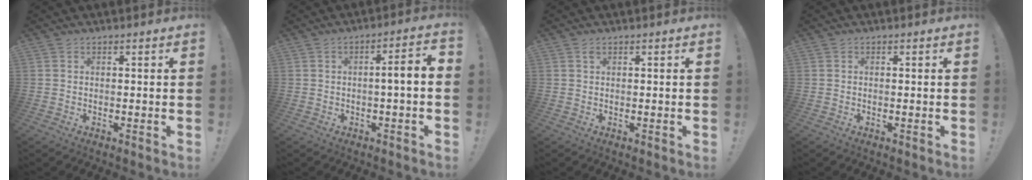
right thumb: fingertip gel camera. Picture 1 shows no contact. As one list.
[{"total": 5.0, "force": [-0.3, 0.3, 5.0], "torque": [-0.075, 0.000, -0.012]}, {"total": 0.8, "force": [0.5, 0.4, 0.5], "torque": [-0.009, 0.000, 0.009]}, {"total": 0.0}]